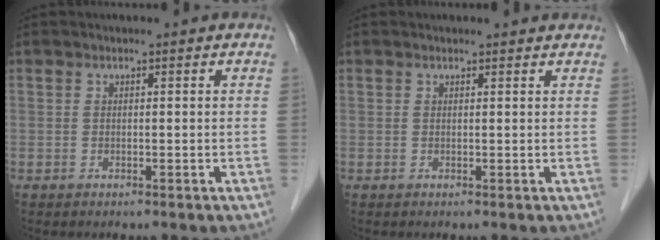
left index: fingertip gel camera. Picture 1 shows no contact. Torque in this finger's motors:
{"motor_torque": [0.31, -0.26, 0.09, 0.02]}